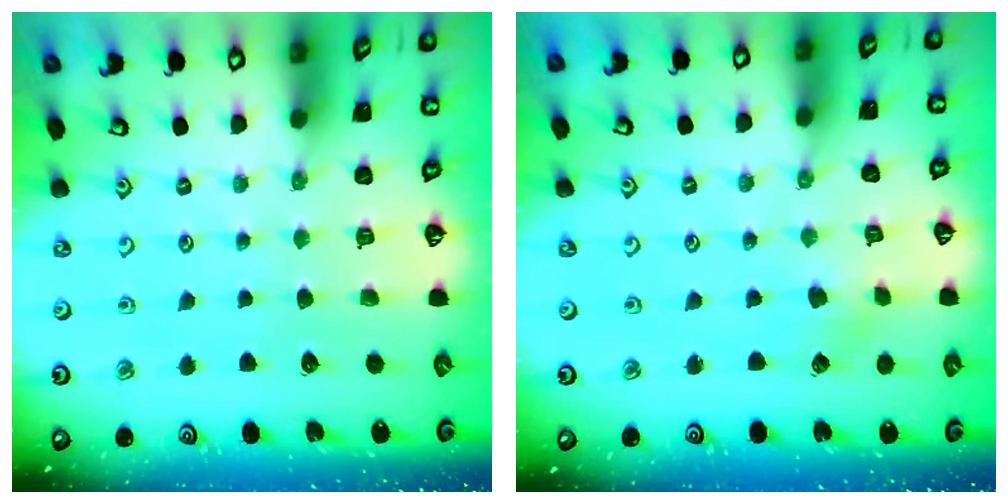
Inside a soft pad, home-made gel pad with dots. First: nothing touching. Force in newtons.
{"total": 2.4, "press": 2.4, "slide": 0.3}